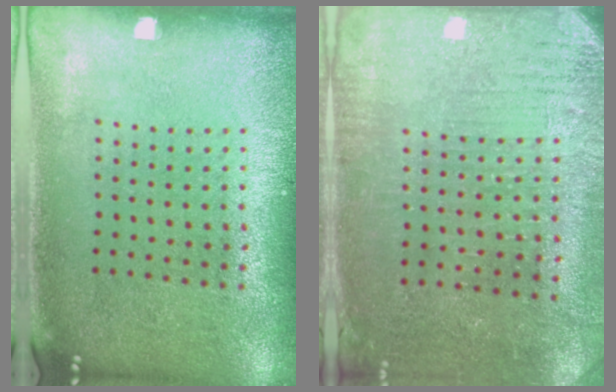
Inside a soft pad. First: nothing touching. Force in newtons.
{"total": 3.0, "press": 2.8, "slide": 0.8}